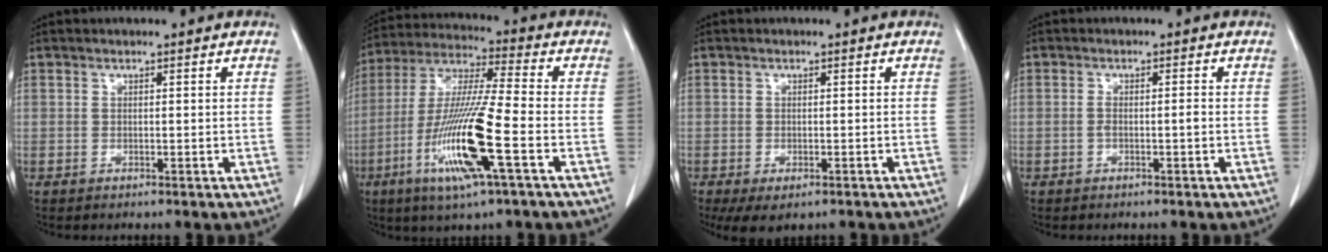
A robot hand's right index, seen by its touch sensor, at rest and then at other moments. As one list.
[{"total": 16.0, "force": [-5.6, 0.3, 15.0], "torque": [-0.309, -0.020, -0.108]}, {"total": 5.3, "force": [-3.5, 2.2, 3.2], "torque": [-0.050, -0.012, -0.052]}, {"total": 1.5, "force": [-0.5, 0.2, 1.4], "torque": [-0.025, 0.002, -0.009]}]